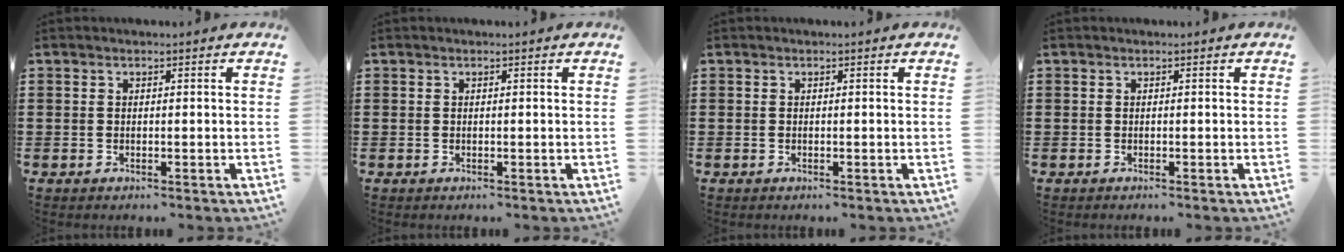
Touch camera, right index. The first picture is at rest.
{"total": 0.0}
{"total": 0.0}
{"total": 0.0}